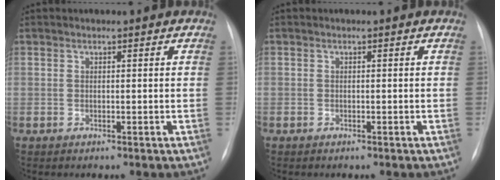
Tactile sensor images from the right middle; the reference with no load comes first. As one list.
[{"total": 0.0}]